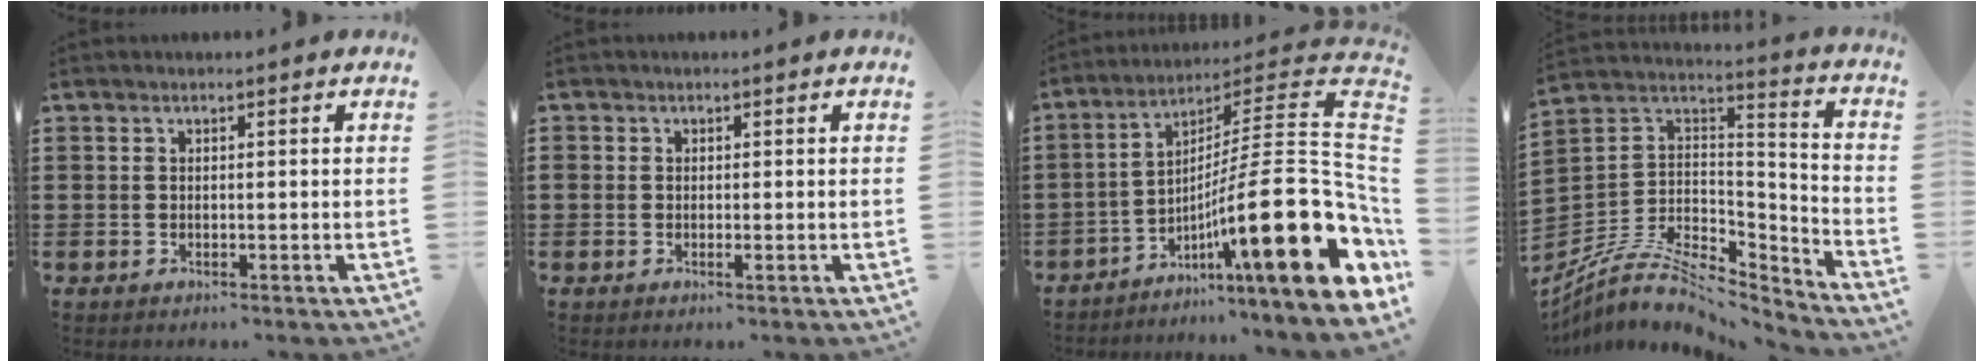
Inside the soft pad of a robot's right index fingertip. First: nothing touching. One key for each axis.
{"total": 0.6, "fx": -0.3, "fy": 0.4, "fz": 0.4, "tx": -0.008, "ty": -0.003, "tz": -0.004}
{"total": 21.6, "fx": -6.7, "fy": 4.0, "fz": 20.1, "tx": -0.330, "ty": -0.027, "tz": -0.119}
{"total": 7.9, "fx": -6.2, "fy": 3.3, "fz": 3.6, "tx": -0.083, "ty": 0.001, "tz": -0.121}